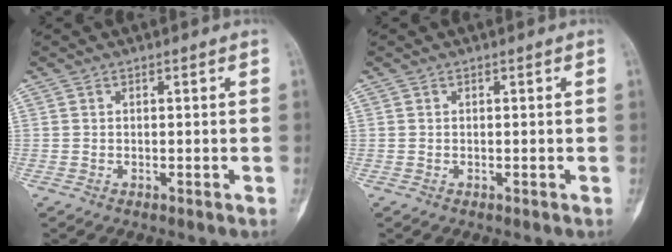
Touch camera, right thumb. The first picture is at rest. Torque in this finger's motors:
{"motor_torque": [0.32, 0.10, 0.19, 0.01, 0.05]}